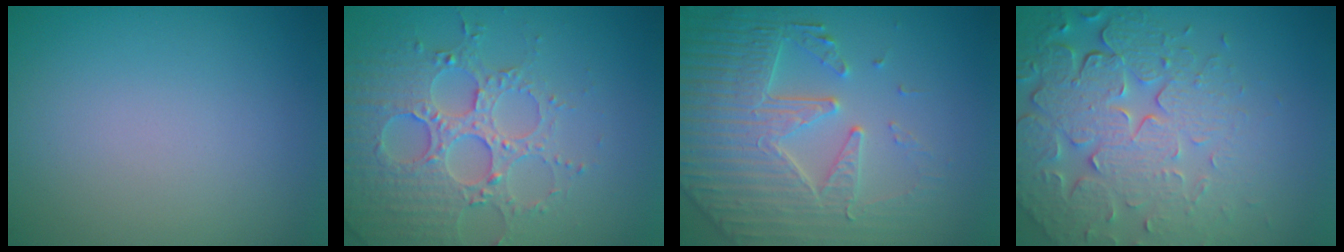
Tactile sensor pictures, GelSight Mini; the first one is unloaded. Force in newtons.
{"total": 4.9, "press": 4.7, "slide": 1.4}
{"total": 5.9, "press": 5.2, "slide": 2.8}
{"total": 8.2, "press": 5.7, "slide": 5.8}